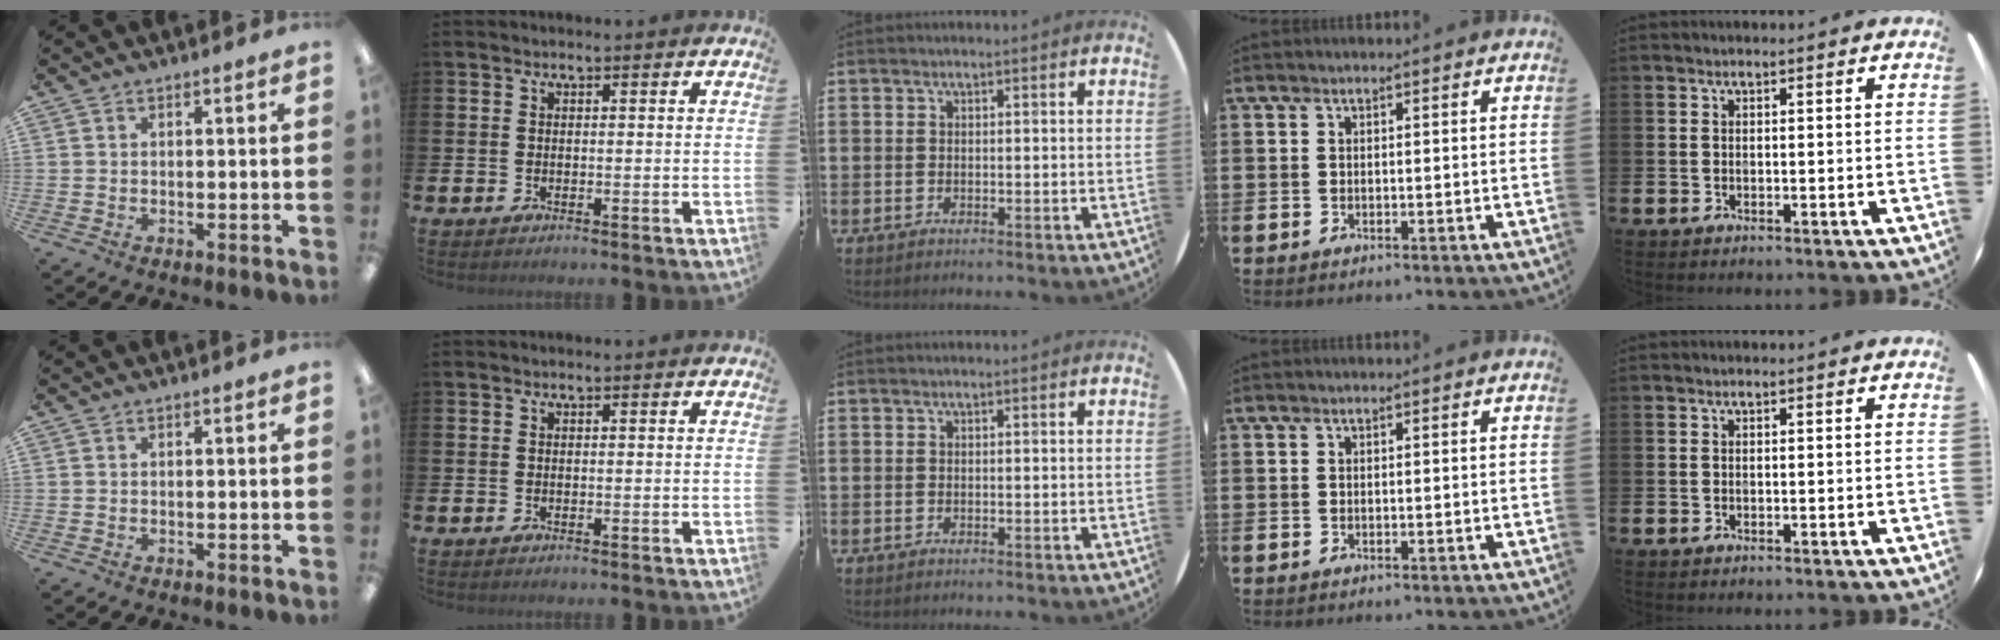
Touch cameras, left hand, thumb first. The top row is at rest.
{}